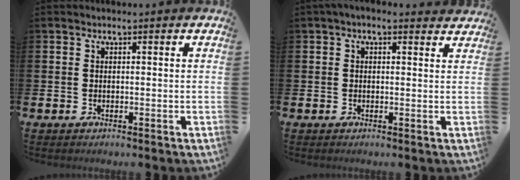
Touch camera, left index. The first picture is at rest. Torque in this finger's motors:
{"motor_torque": [1.14, -0.99, 0.69, 0.16]}